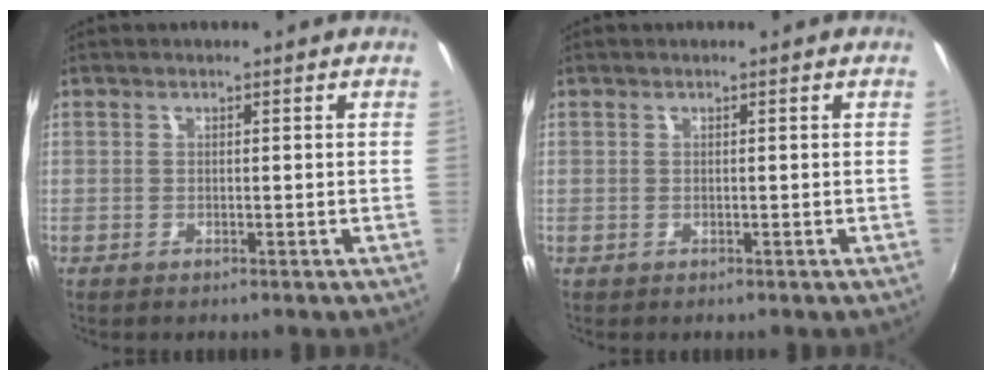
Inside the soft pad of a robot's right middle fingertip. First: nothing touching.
{"total": 0.0}